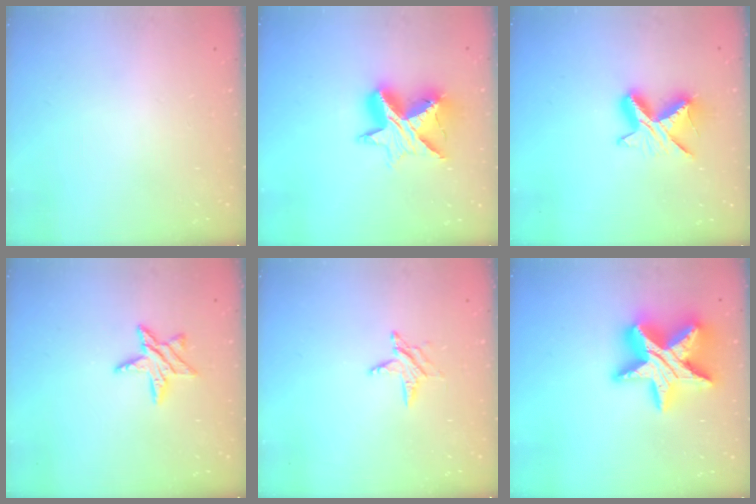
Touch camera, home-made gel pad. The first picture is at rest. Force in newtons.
{"total": 13.1, "press": 13.1, "slide": 0.8}
{"total": 8.9, "press": 8.9, "slide": 0.6}
{"total": 8.9, "press": 8.9, "slide": 0.5}
{"total": 5.5, "press": 5.5, "slide": 0.7}
{"total": 25.6, "press": 25.5, "slide": 1.6}